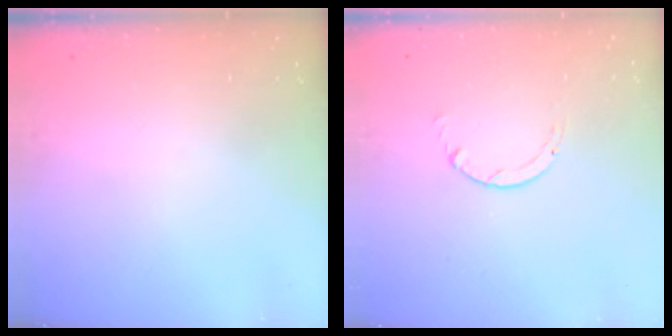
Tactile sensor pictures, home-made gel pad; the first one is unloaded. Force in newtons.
{"total": 0.6, "press": 0.5, "slide": 0.1}